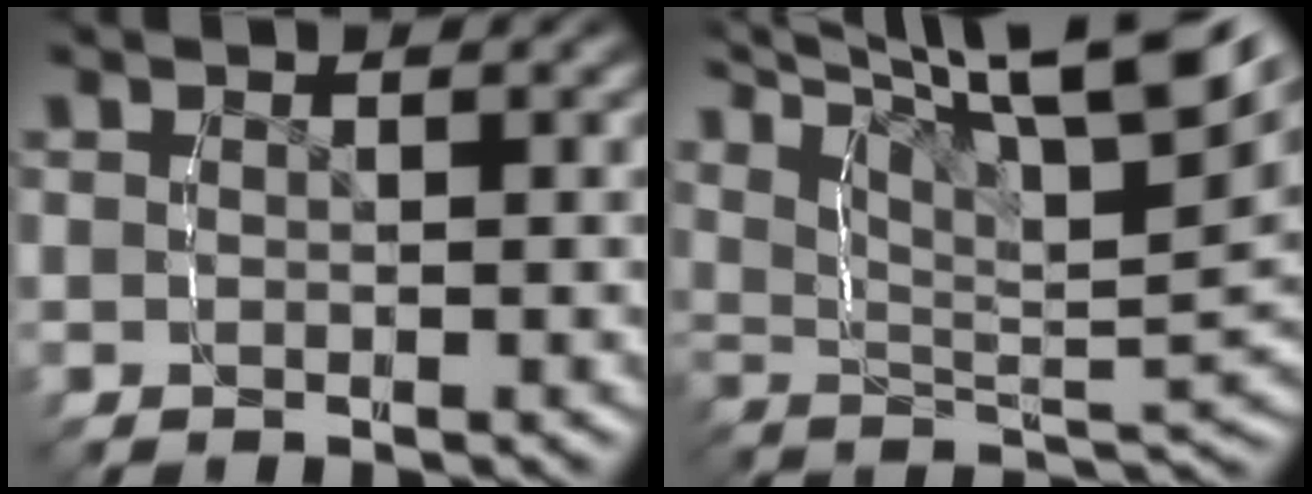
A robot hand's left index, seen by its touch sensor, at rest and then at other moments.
{"total": 15.0, "force": [9.7, 5.2, 10.2], "torque": [-0.131, 0.047, 0.126]}